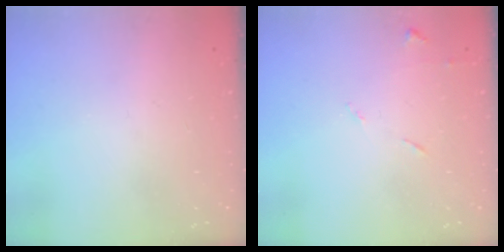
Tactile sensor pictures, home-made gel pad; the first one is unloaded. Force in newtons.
{"total": 5.3, "press": 5.2, "slide": 0.7}